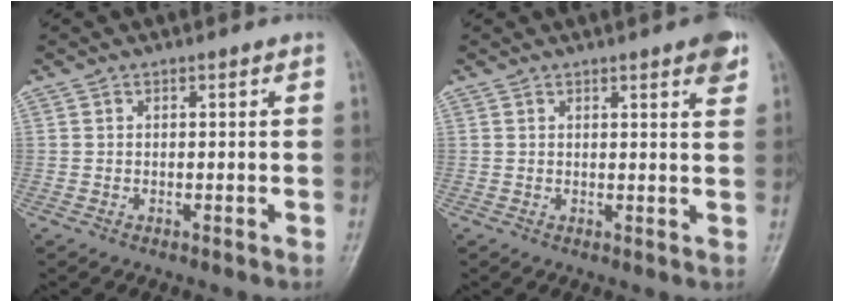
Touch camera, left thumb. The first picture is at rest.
{"total": 4.5, "force": [2.8, 0.8, 3.5], "torque": [-0.034, -0.007, 0.029]}